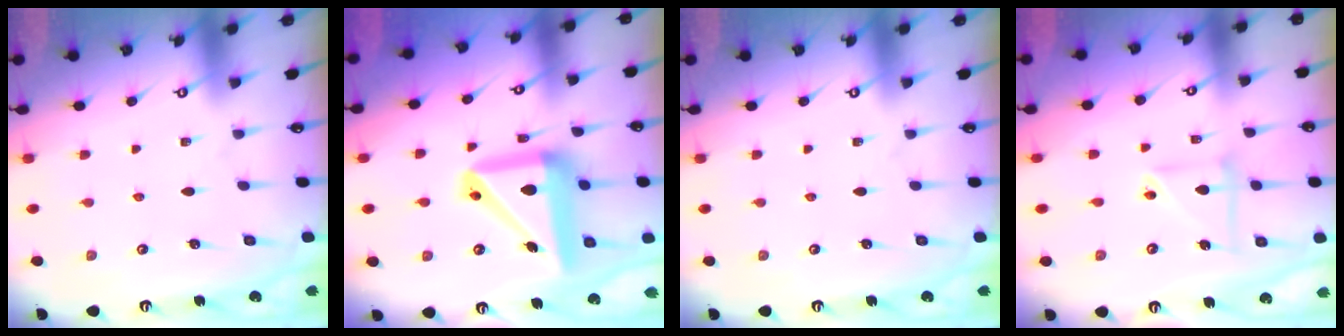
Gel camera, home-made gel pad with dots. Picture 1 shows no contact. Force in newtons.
{"total": 16.6, "press": 16.4, "slide": 2.4}
{"total": 0.0}
{"total": 8.2, "press": 8.1, "slide": 1.3}